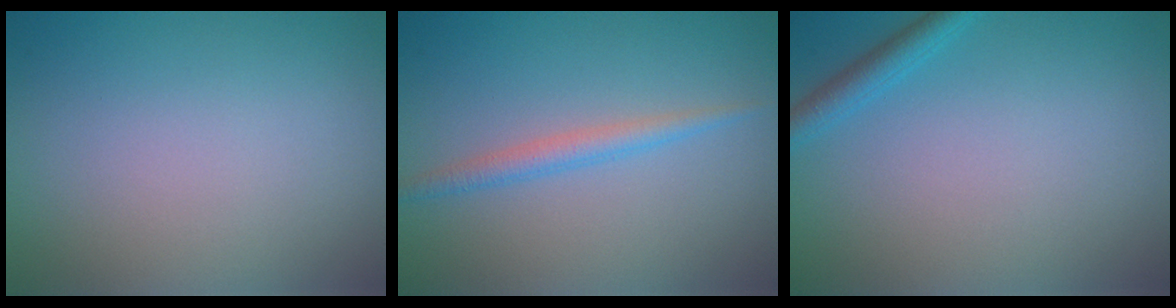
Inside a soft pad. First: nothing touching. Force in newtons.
{"total": 1.8, "press": 1.8, "slide": 0.1}
{"total": 1.9, "press": 1.9, "slide": 0.1}